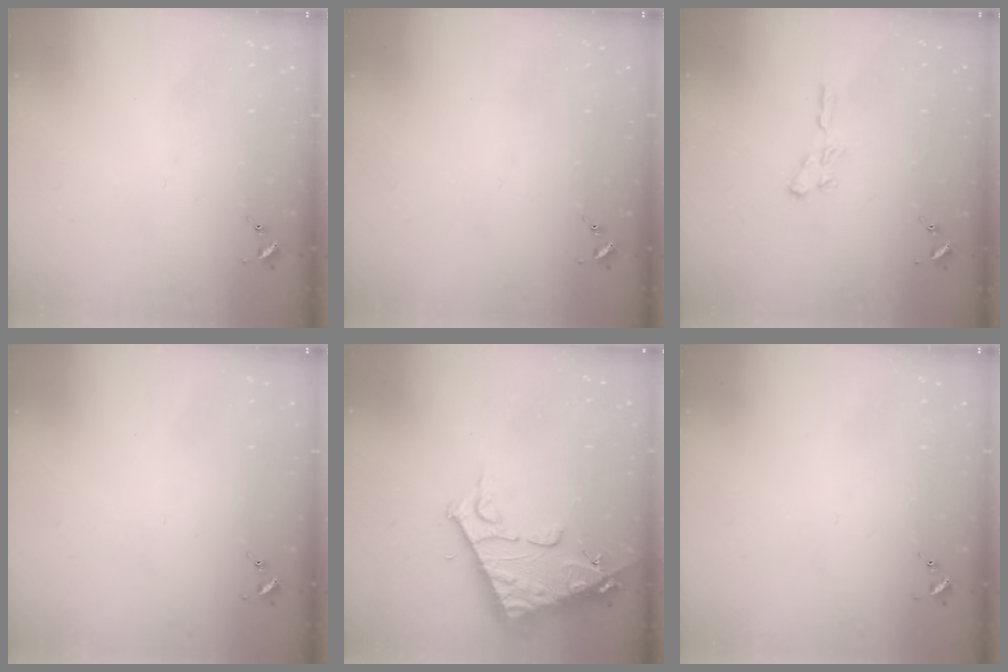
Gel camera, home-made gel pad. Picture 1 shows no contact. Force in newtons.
{"total": 0.0}
{"total": 4.3, "press": 4.3, "slide": 0.5}
{"total": 0.0}
{"total": 13.9, "press": 13.8, "slide": 1.7}
{"total": 0.0}